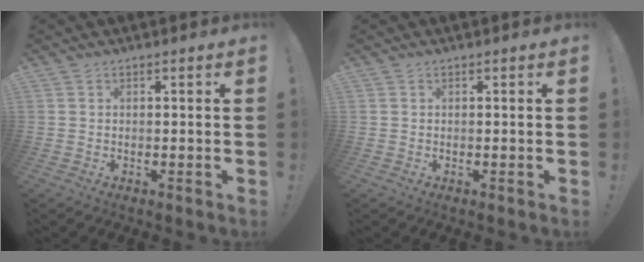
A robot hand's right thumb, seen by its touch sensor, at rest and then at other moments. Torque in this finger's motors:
{"motor_torque": [0.00, 0.00, 0.04, -0.04, 0.00]}